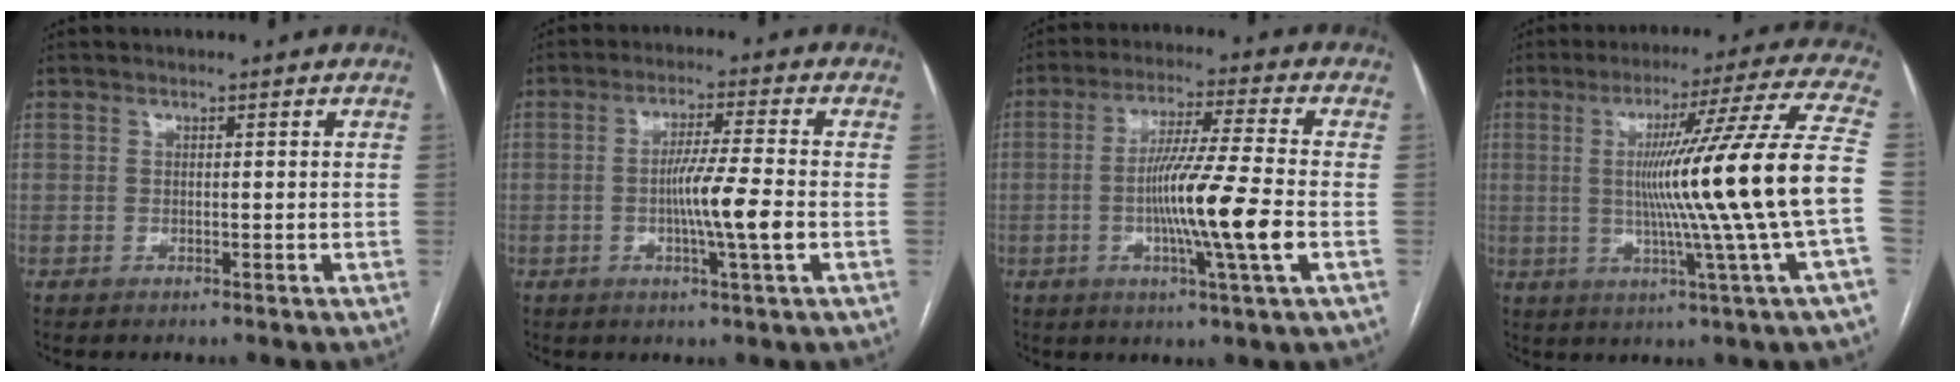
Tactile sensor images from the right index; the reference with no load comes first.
{"total": 7.5, "force": [-1.5, -0.7, 7.3], "torque": [-0.129, -0.007, -0.028]}
{"total": 12.5, "force": [-2.6, -1.2, 12.2], "torque": [-0.224, -0.014, -0.052]}
{"total": 19.5, "force": [-1.1, -3.0, 19.2], "torque": [-0.274, -0.001, -0.031]}